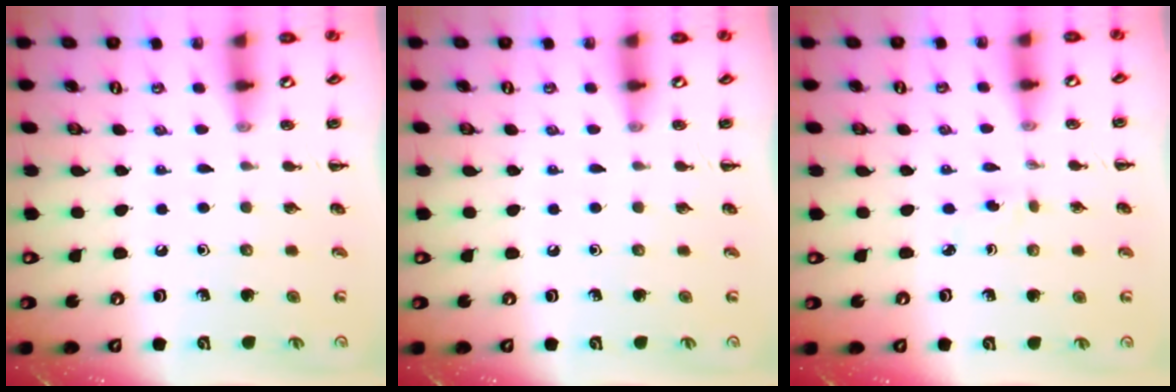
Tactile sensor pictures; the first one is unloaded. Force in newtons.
{"total": 0.0}
{"total": 2.3, "press": 2.1, "slide": 0.9}